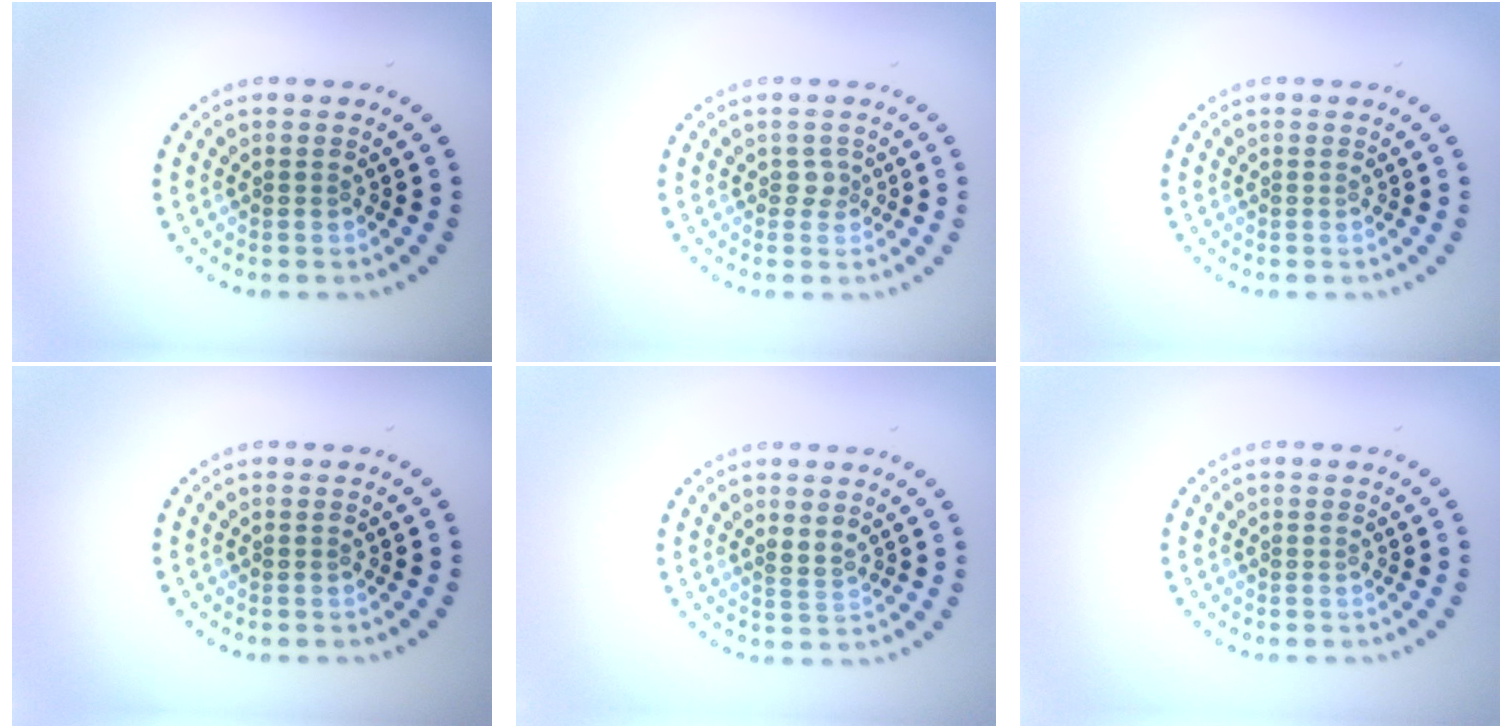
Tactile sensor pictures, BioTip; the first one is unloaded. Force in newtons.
{"total": 1.0, "press": 0.7, "slide": 0.7}
{"total": 0.0}
{"total": 0.0}
{"total": 1.3, "press": 1.0, "slide": 0.9}
{"total": 0.0}